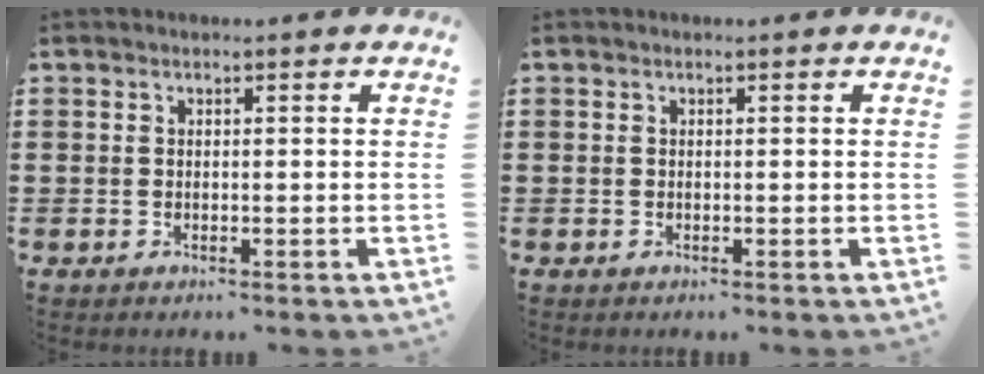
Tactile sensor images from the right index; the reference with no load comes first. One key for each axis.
{"total": 0.0}